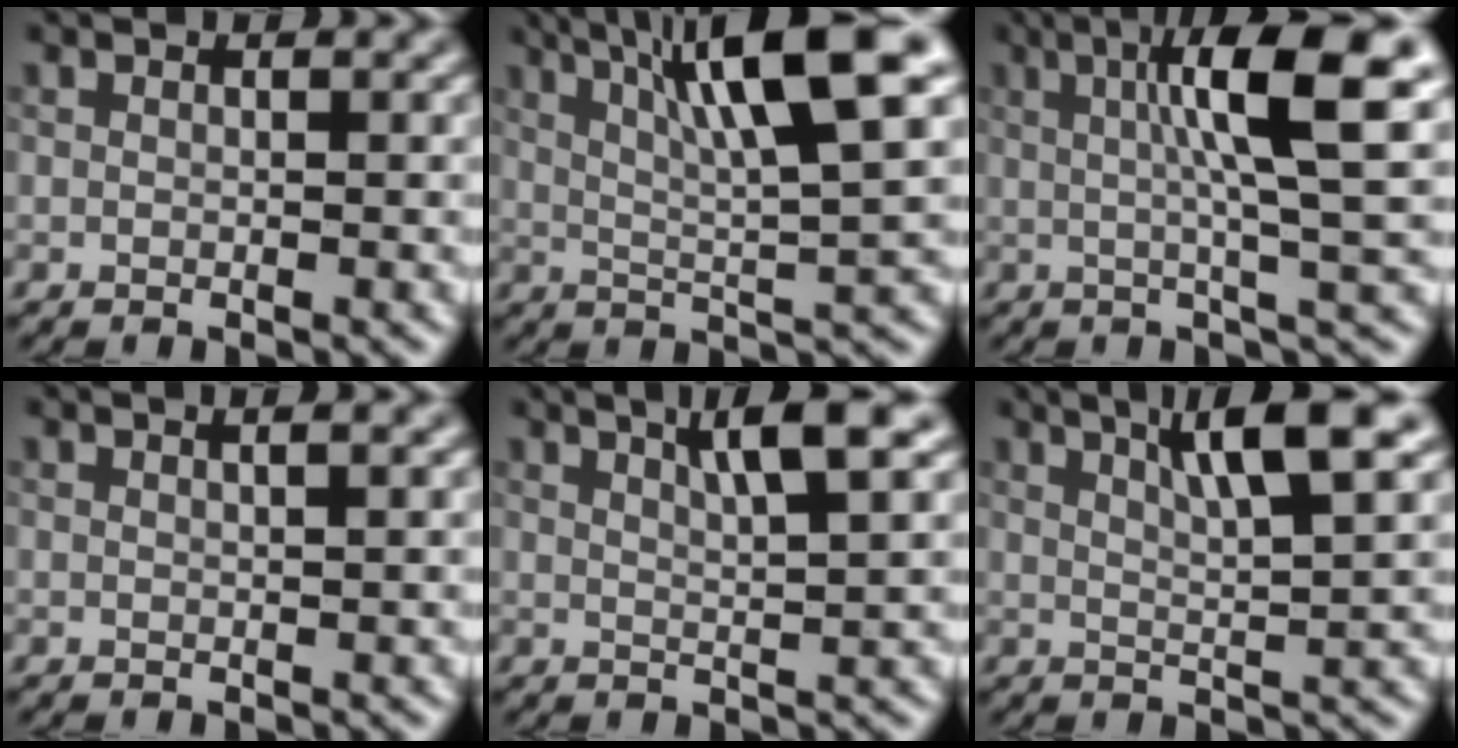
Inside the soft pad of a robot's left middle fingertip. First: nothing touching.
{"total": 10.4, "force": [4.4, 1.6, 9.2], "torque": [-0.130, 0.016, 0.071]}
{"total": 9.0, "force": [2.2, 1.5, 8.6], "torque": [-0.117, 0.012, 0.031]}
{"total": 1.5, "force": [0.8, 0.4, 1.2], "torque": [-0.012, 0.001, 0.003]}
{"total": 4.5, "force": [2.5, 0.6, 3.7], "torque": [-0.051, 0.008, 0.041]}
{"total": 6.0, "force": [3.1, 0.9, 5.1], "torque": [-0.073, 0.010, 0.051]}